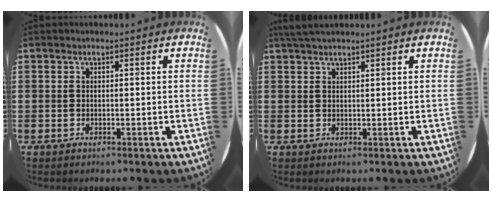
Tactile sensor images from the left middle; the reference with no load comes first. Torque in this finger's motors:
{"motor_torque": [0.53, -0.46, 0.03, 0.03]}